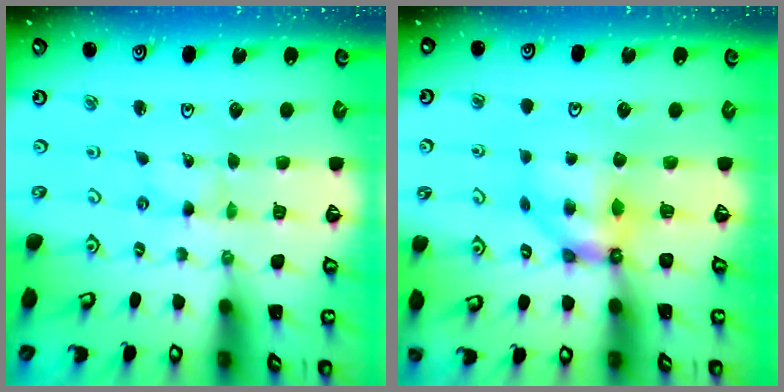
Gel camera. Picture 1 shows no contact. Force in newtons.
{"total": 6.5, "press": 6.5, "slide": 0.5}